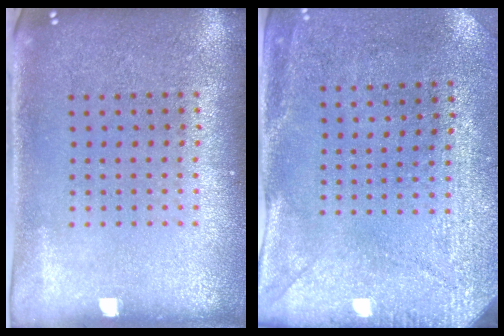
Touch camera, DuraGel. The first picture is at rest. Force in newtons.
{"total": 3.0, "press": 2.3, "slide": 1.9}